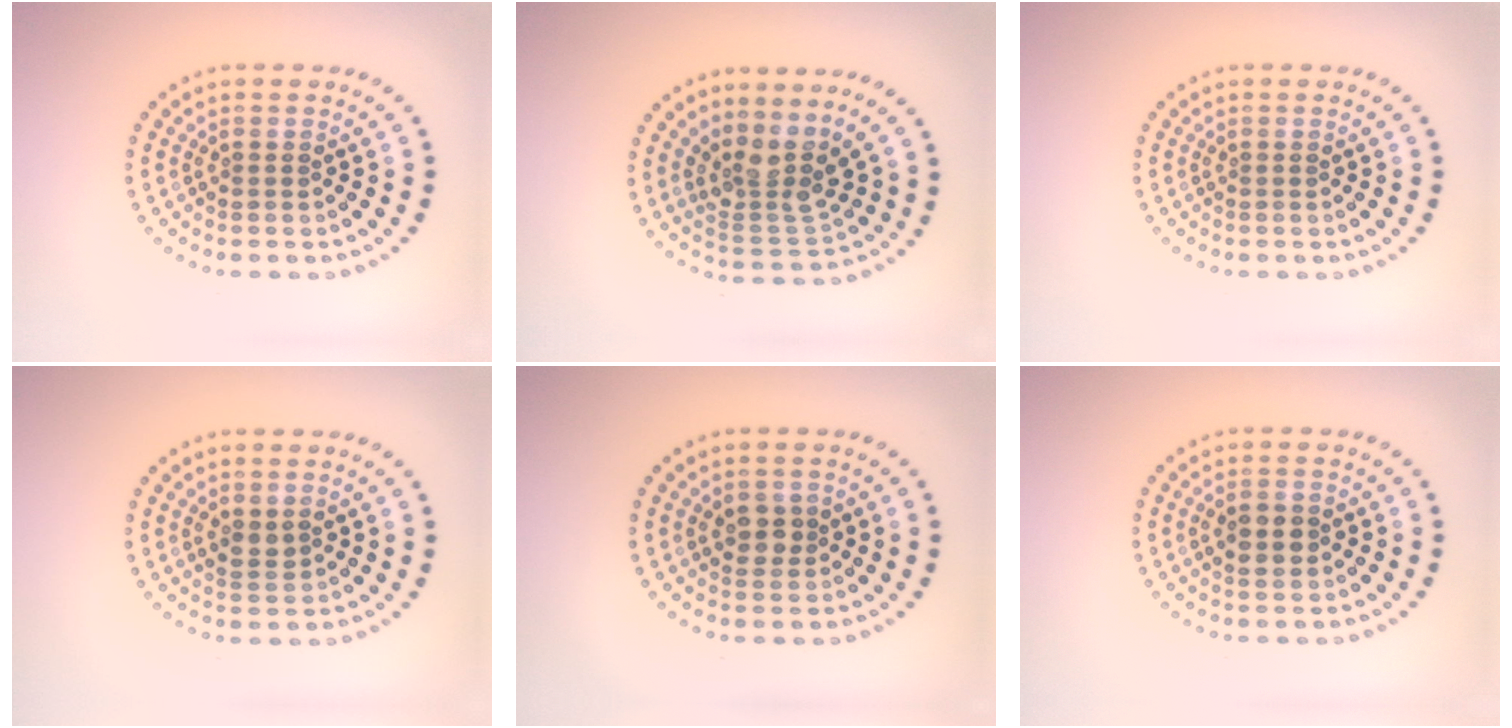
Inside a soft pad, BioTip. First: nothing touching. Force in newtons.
{"total": 3.6, "press": 2.8, "slide": 2.3}
{"total": 0.0}
{"total": 1.2, "press": 1.2, "slide": 0.4}
{"total": 2.1, "press": 2.0, "slide": 0.6}
{"total": 2.6, "press": 2.6, "slide": 0.1}